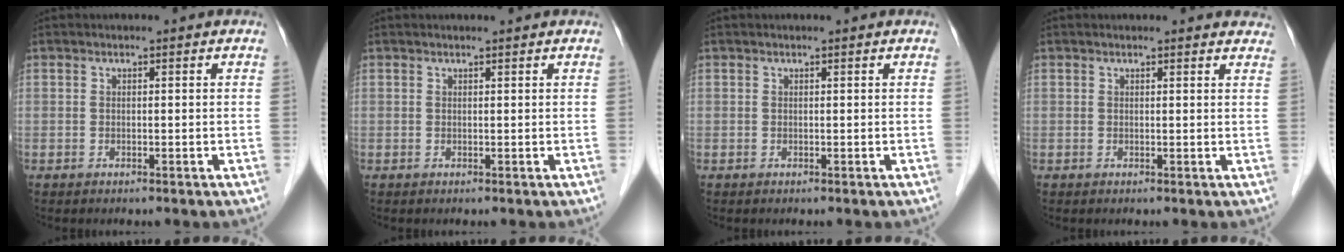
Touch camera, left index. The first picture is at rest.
{"total": 0.9, "force": [0.8, -0.1, 0.4], "torque": [-0.006, 0.003, 0.014]}
{"total": 0.0}
{"total": 6.8, "force": [6.5, 1.3, 1.7], "torque": [-0.006, 0.004, 0.048]}